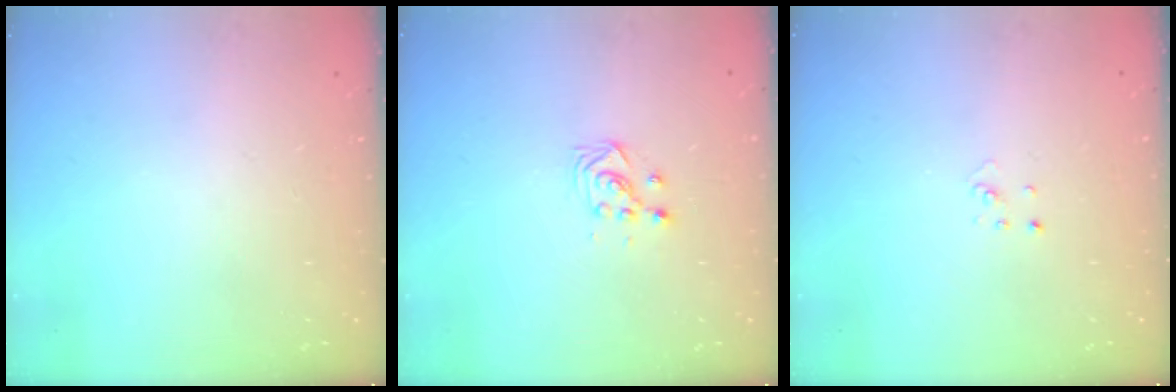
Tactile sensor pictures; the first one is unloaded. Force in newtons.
{"total": 2.7, "press": 2.7, "slide": 0.3}
{"total": 2.1, "press": 2.1, "slide": 0.1}